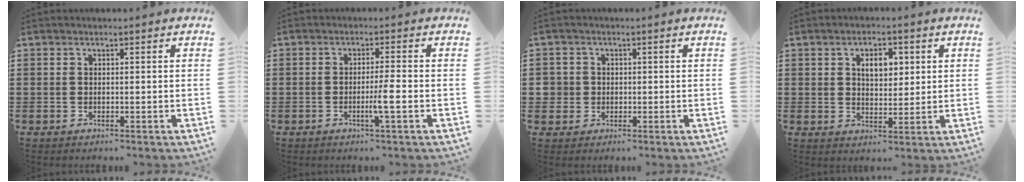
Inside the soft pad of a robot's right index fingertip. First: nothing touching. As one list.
[{"total": 3.7, "force": [-1.2, -0.1, 3.5], "torque": [-0.066, -0.010, -0.025]}, {"total": 2.6, "force": [-0.2, 2.5, 0.4], "torque": [-0.028, 0.005, -0.008]}, {"total": 4.3, "force": [1.4, 2.6, 3.1], "torque": [-0.053, 0.006, 0.019]}]